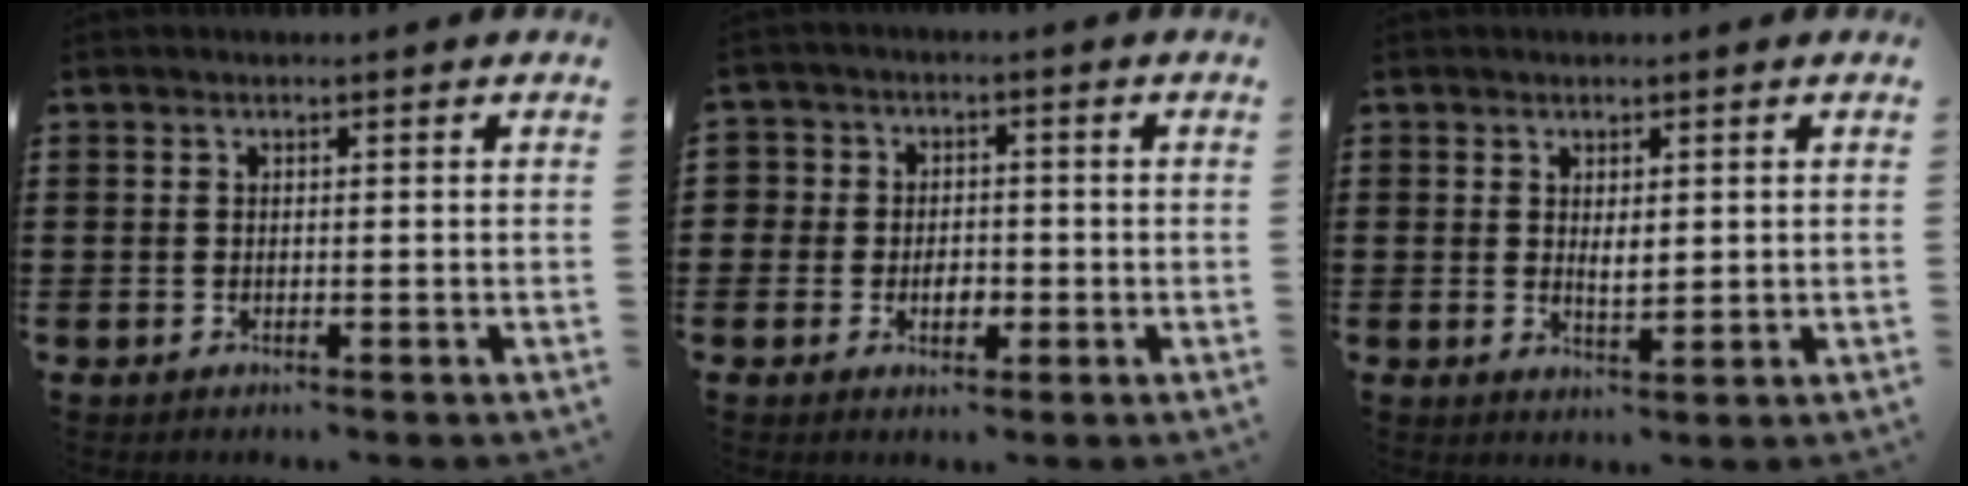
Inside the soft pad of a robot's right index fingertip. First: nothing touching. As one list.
[{"total": 3.2, "force": [-0.6, 3.0, 0.9], "torque": [-0.030, 0.010, -0.017]}, {"total": 2.0, "force": [0.8, 0.8, 1.6], "torque": [-0.033, 0.003, 0.013]}]